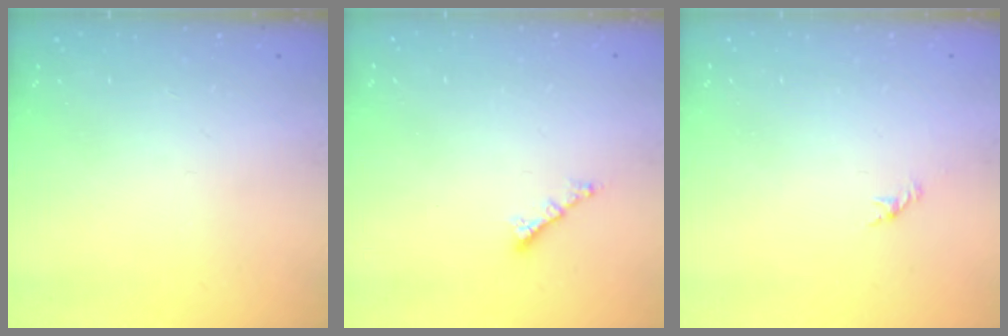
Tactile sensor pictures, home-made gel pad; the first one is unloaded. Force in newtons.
{"total": 2.0, "press": 2.0, "slide": 0.4}
{"total": 1.0, "press": 0.9, "slide": 0.4}